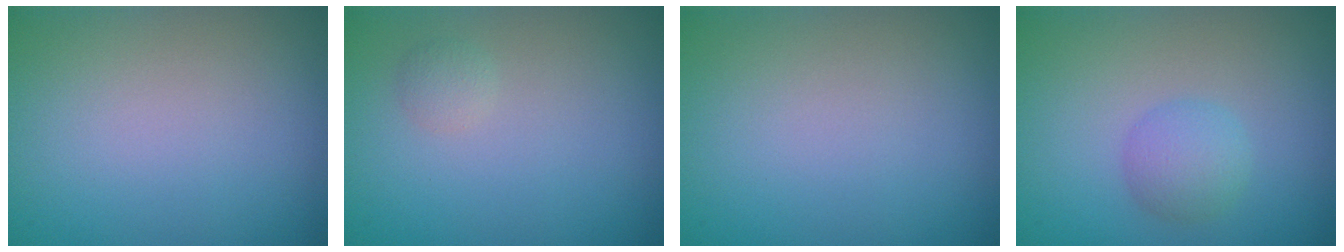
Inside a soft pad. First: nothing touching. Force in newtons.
{"total": 0.8, "press": 0.8, "slide": 0.1}
{"total": 0.0}
{"total": 2.1, "press": 2.1, "slide": 0.1}